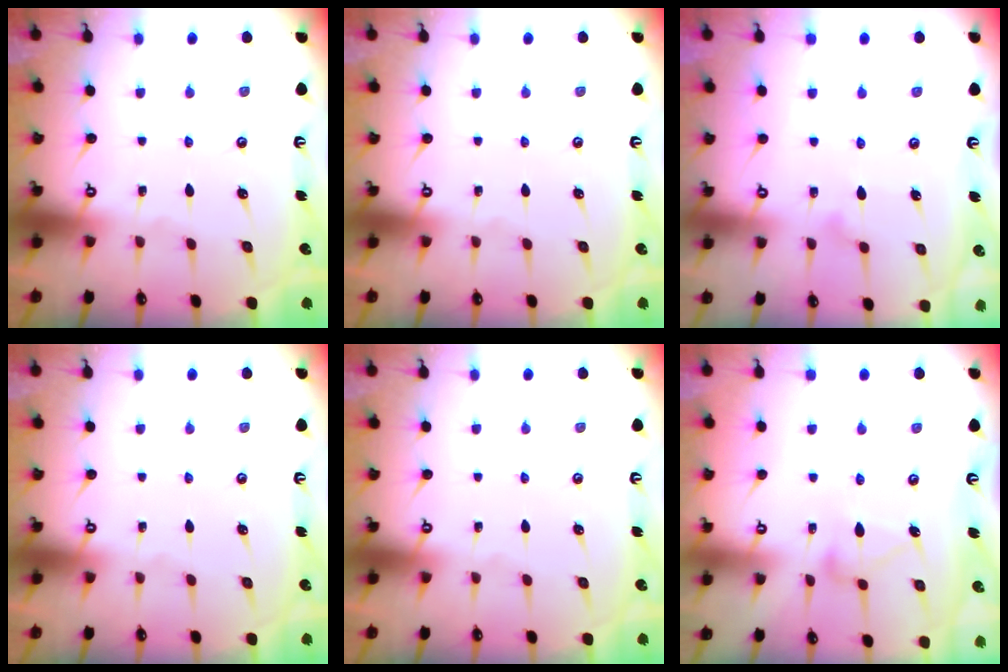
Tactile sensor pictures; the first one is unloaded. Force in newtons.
{"total": 0.0}
{"total": 8.5, "press": 8.5, "slide": 0.5}
{"total": 0.0}
{"total": 0.0}
{"total": 11.8, "press": 11.8, "slide": 0.5}